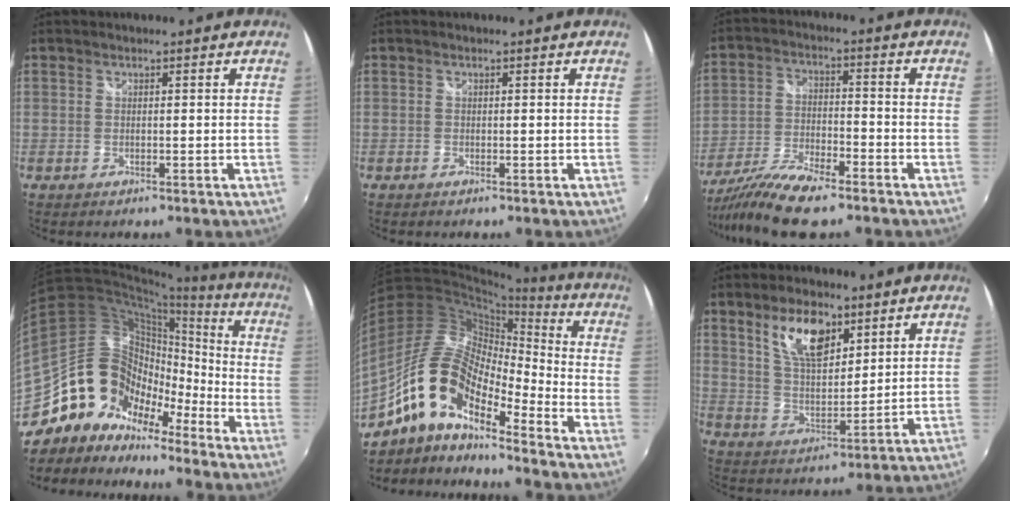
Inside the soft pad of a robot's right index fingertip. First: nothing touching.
{"total": 0.0}
{"total": 11.3, "force": [-9.1, 2.0, 6.4], "torque": [-0.137, -0.021, -0.172]}
{"total": 17.2, "force": [-11.6, 11.3, 5.7], "torque": [-0.110, 0.027, -0.218]}
{"total": 17.2, "force": [-10.2, 6.5, 12.2], "torque": [-0.219, -0.001, -0.208]}
{"total": 10.8, "force": [6.0, 4.9, 7.5], "torque": [-0.132, 0.008, 0.118]}